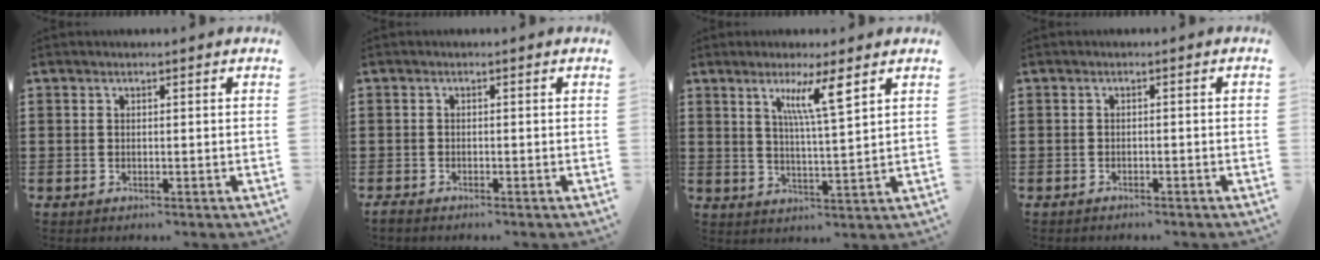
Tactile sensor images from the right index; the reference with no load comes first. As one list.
[{"total": 1.0, "force": [-1.0, 0.2, 0.0], "torque": [-0.003, 0.001, -0.021]}, {"total": 7.0, "force": [3.6, 0.7, 6.0], "torque": [-0.119, 0.001, 0.056]}, {"total": 1.1, "force": [-1.0, 0.0, 0.4], "torque": [-0.008, -0.002, -0.020]}]